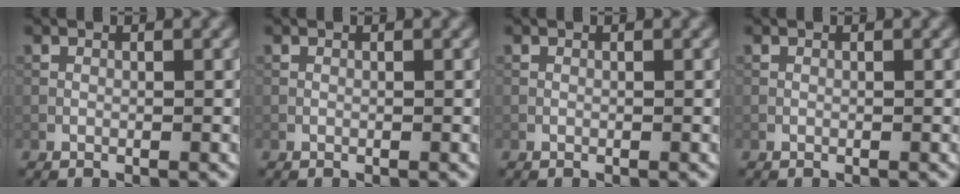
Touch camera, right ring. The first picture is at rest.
{"total": 0.0}
{"total": 0.0}
{"total": 0.0}